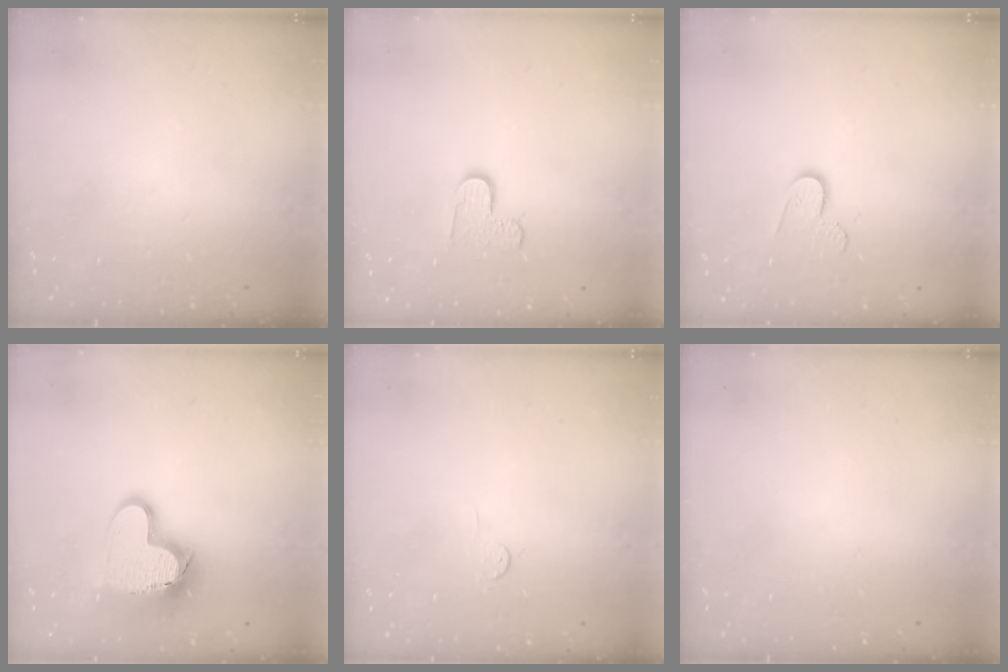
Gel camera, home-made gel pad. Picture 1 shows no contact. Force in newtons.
{"total": 5.5, "press": 5.5, "slide": 0.5}
{"total": 6.3, "press": 6.3, "slide": 0.5}
{"total": 15.0, "press": 14.9, "slide": 1.2}
{"total": 2.8, "press": 2.8, "slide": 0.4}
{"total": 0.0}